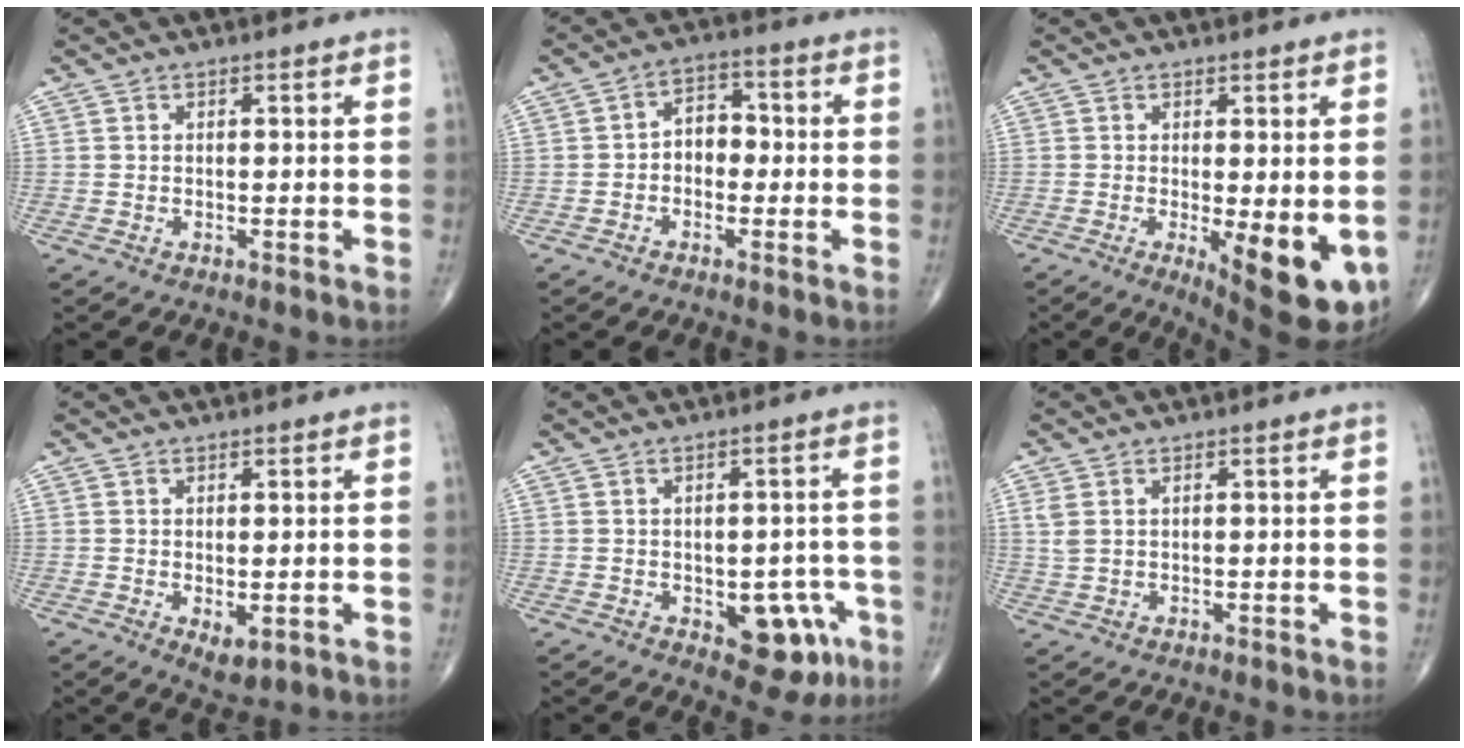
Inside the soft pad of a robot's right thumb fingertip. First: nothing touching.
{"total": 5.5, "force": [-0.6, 4.0, 3.7], "torque": [-0.034, 0.023, -0.022]}
{"total": 11.1, "force": [-2.8, 3.5, 10.1], "torque": [-0.127, -0.022, -0.029]}
{"total": 3.4, "force": [-0.7, 1.7, 2.9], "torque": [-0.037, -0.010, -0.001]}
{"total": 9.3, "force": [-3.3, 5.4, 6.9], "torque": [-0.042, 0.014, -0.032]}
{"total": 2.4, "force": [1.0, 1.4, 1.7], "torque": [-0.046, 0.007, 0.027]}